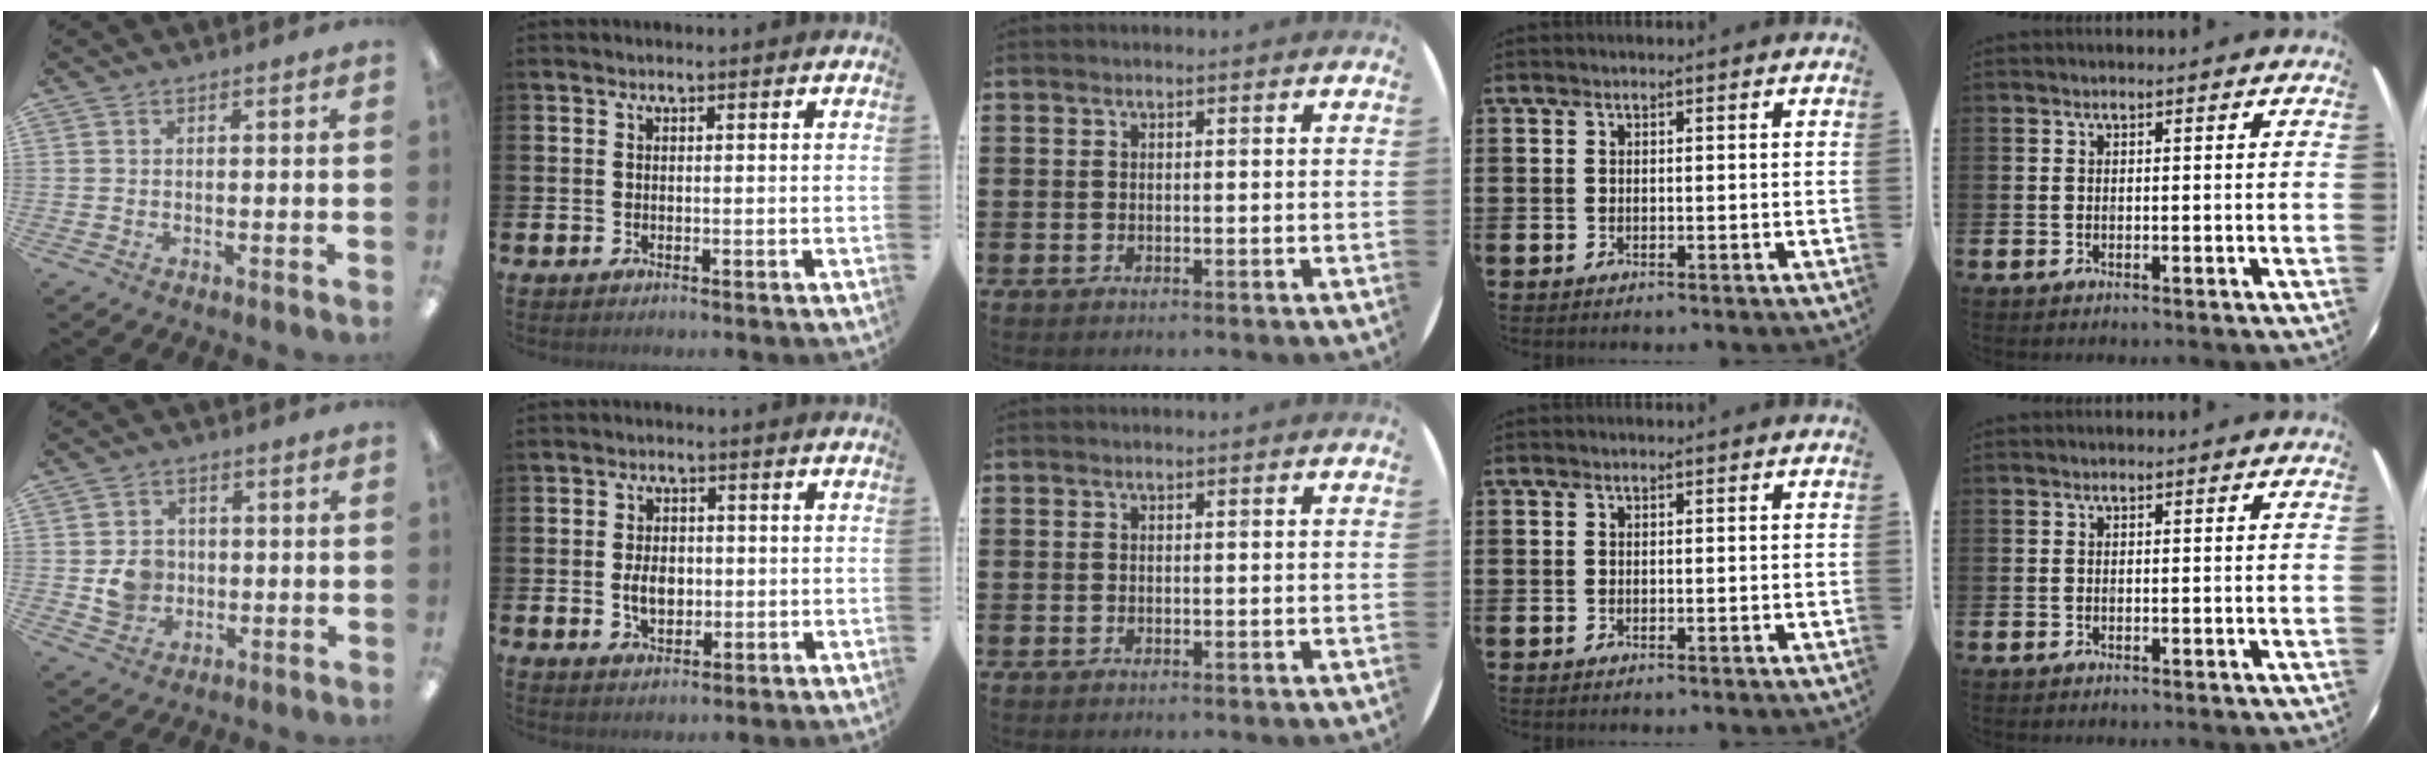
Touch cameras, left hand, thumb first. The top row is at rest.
{"thumb": {"total": 6.2, "force": [-0.4, 5.7, 2.6], "torque": [-0.030, 0.007, -0.003]}, "index": {"total": 4.1, "force": [-0.2, 2.8, 2.9], "torque": [-0.036, -0.001, -0.012]}}